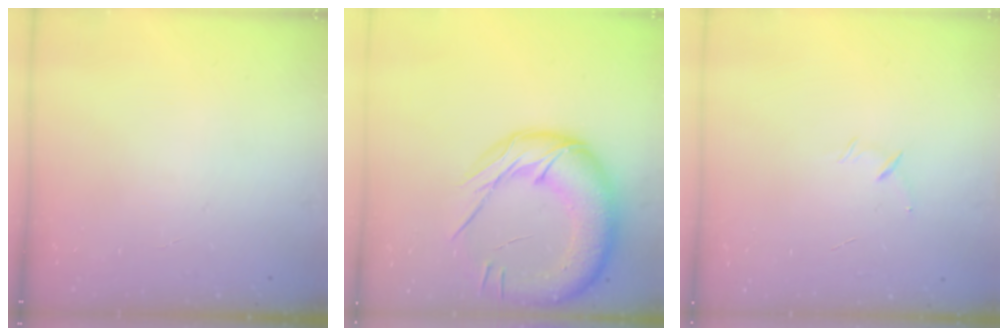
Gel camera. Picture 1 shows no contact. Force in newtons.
{"total": 24.5, "press": 24.0, "slide": 4.6}
{"total": 5.0, "press": 4.8, "slide": 1.3}